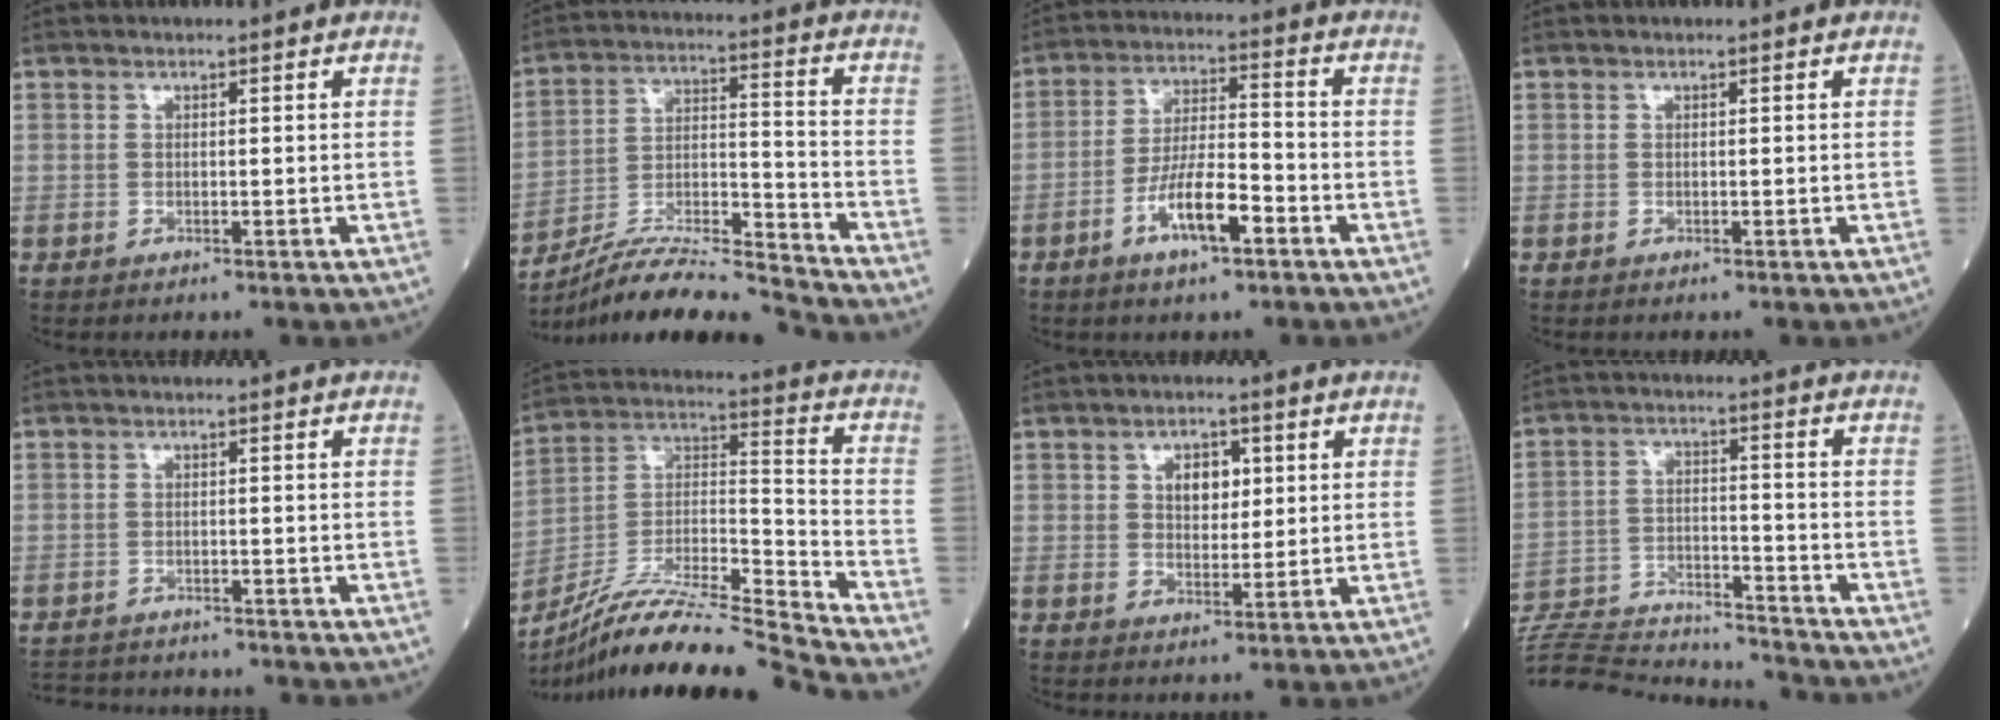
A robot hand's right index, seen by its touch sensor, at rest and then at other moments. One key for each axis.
{"total": 14.7, "fx": -13.9, "fy": -1.3, "fz": 4.4, "tx": -0.078, "ty": 0.021, "tz": -0.254}
{"total": 8.5, "fx": -4.2, "fy": 1.9, "fz": 7.1, "tx": -0.132, "ty": 0.003, "tz": -0.077}
{"total": 0.0}
{"total": 8.0, "fx": -7.6, "fy": 1.7, "fz": 1.9, "tx": -0.032, "ty": 0.001, "tz": -0.108}
{"total": 19.8, "fx": -17.9, "fy": -1.7, "fz": 8.5, "tx": -0.166, "ty": 0.007, "tz": -0.324}
{"total": 4.4, "fx": 1.4, "fy": 2.6, "fz": 3.2, "tx": -0.050, "ty": 0.006, "tz": 0.025}
{"total": 21.2, "fx": -20.4, "fy": 2.2, "fz": 5.2, "tx": -0.132, "ty": -0.004, "tz": -0.316}